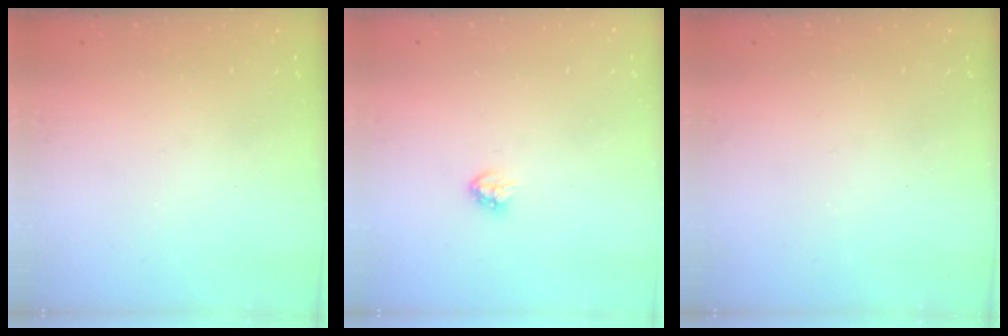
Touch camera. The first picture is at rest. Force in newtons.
{"total": 3.5, "press": 3.5, "slide": 0.5}
{"total": 0.0}